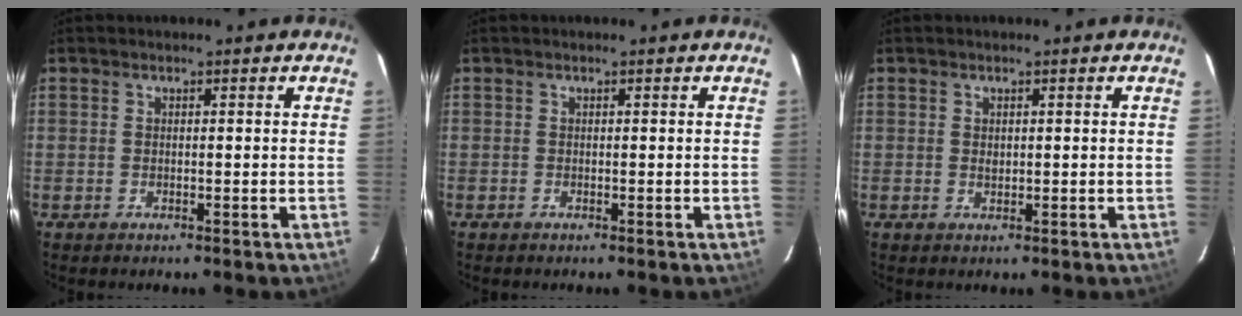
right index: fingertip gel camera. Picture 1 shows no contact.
{"total": 0.0}
{"total": 0.9, "force": [0.3, 0.7, 0.5], "torque": [-0.008, 0.002, 0.006]}